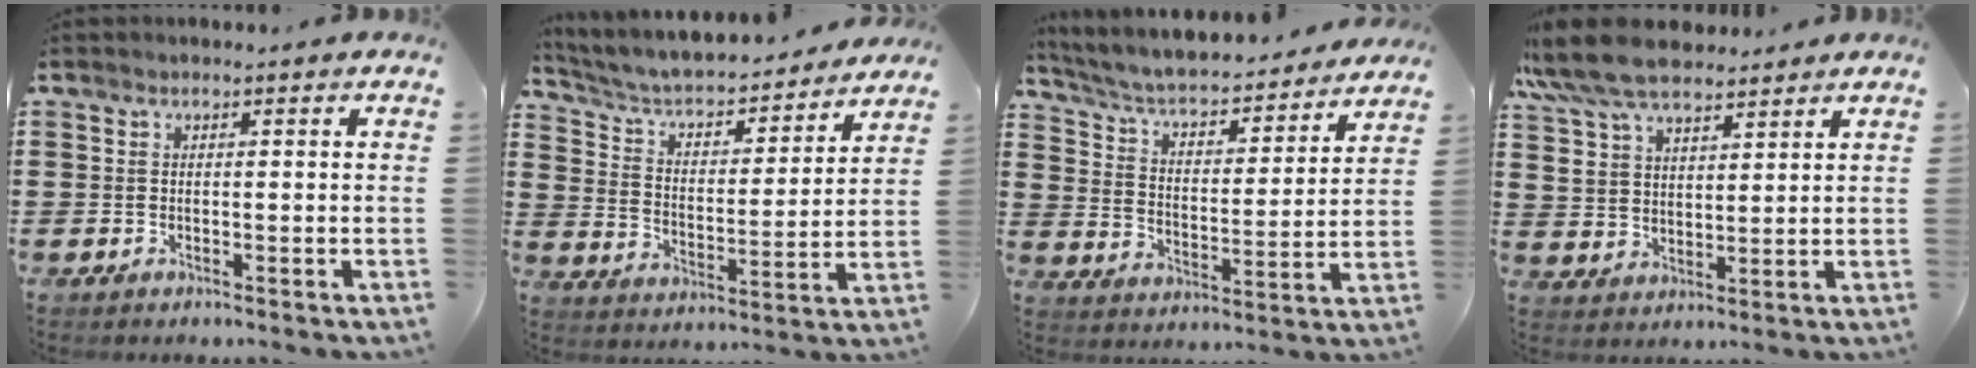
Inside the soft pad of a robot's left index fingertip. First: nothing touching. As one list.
[{"total": 4.7, "force": [4.3, 1.1, 1.6], "torque": [-0.053, -0.035, 0.065]}, {"total": 4.5, "force": [4.2, 0.7, 1.6], "torque": [-0.054, -0.037, 0.063]}, {"total": 8.7, "force": [7.5, 2.9, 3.3], "torque": [-0.093, -0.011, 0.141]}]